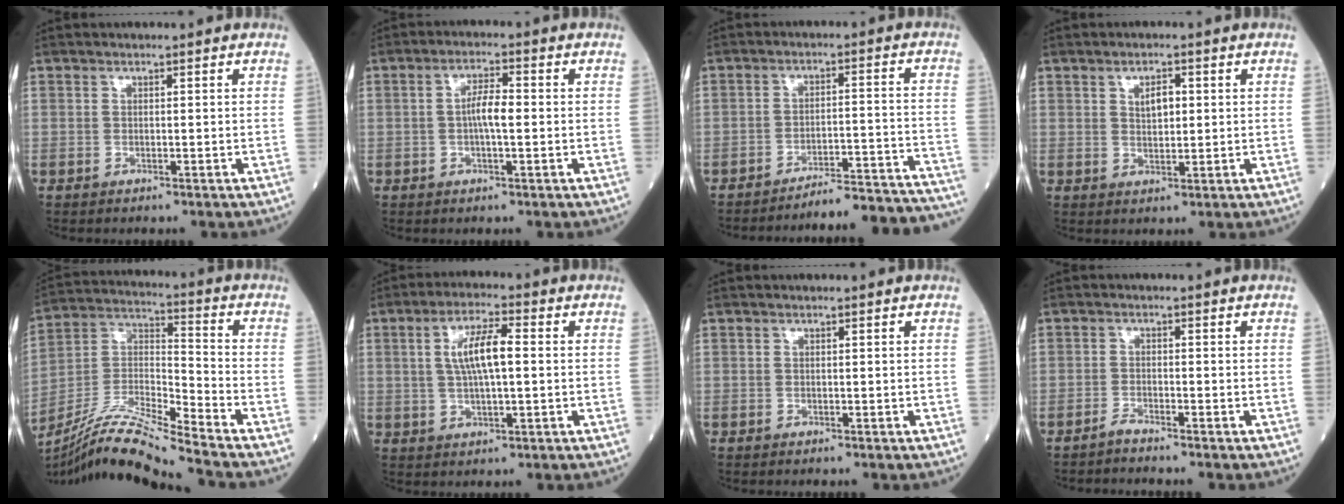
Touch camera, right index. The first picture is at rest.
{"total": 4.2, "force": [-0.3, 0.8, 4.1], "torque": [-0.078, 0.009, -0.008]}
{"total": 18.2, "force": [-17.9, -0.7, 3.3], "torque": [-0.003, 0.011, -0.228]}
{"total": 3.1, "force": [0.9, 1.4, 2.6], "torque": [-0.044, 0.000, 0.015]}
{"total": 14.9, "force": [-13.3, -1.6, 6.6], "torque": [-0.126, 0.005, -0.249]}
{"total": 7.4, "force": [1.0, 1.6, 7.2], "torque": [-0.140, 0.013, 0.018]}
{"total": 0.0}
{"total": 1.5, "force": [-1.5, -0.4, 0.1], "torque": [-0.003, -0.002, -0.029]}